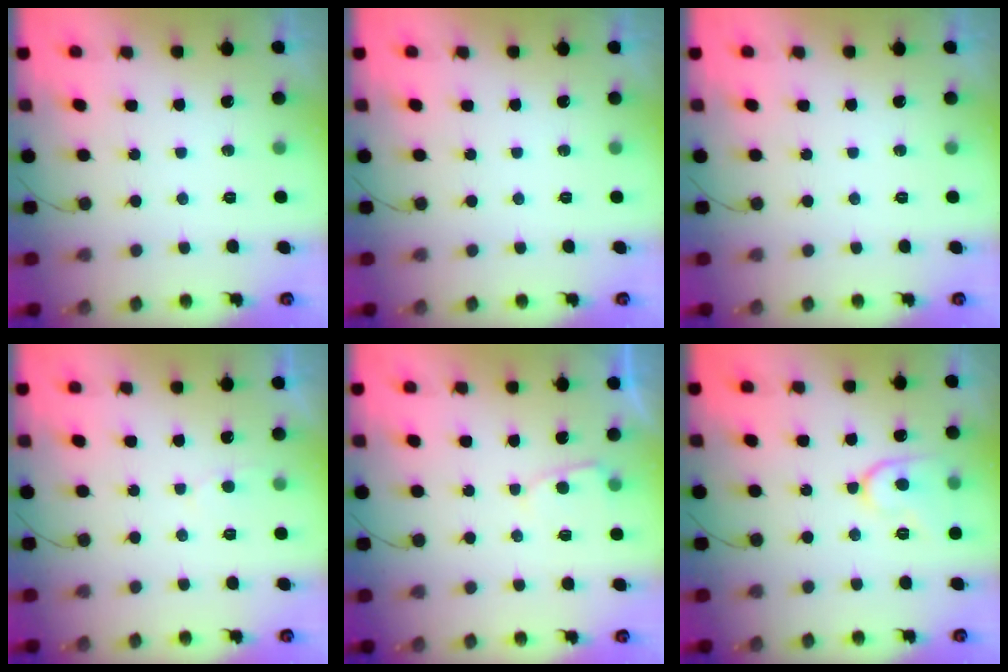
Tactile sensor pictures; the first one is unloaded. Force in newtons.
{"total": 0.0}
{"total": 0.0}
{"total": 5.2, "press": 5.2, "slide": 0.4}
{"total": 3.0, "press": 2.9, "slide": 0.3}
{"total": 10.3, "press": 10.2, "slide": 0.8}